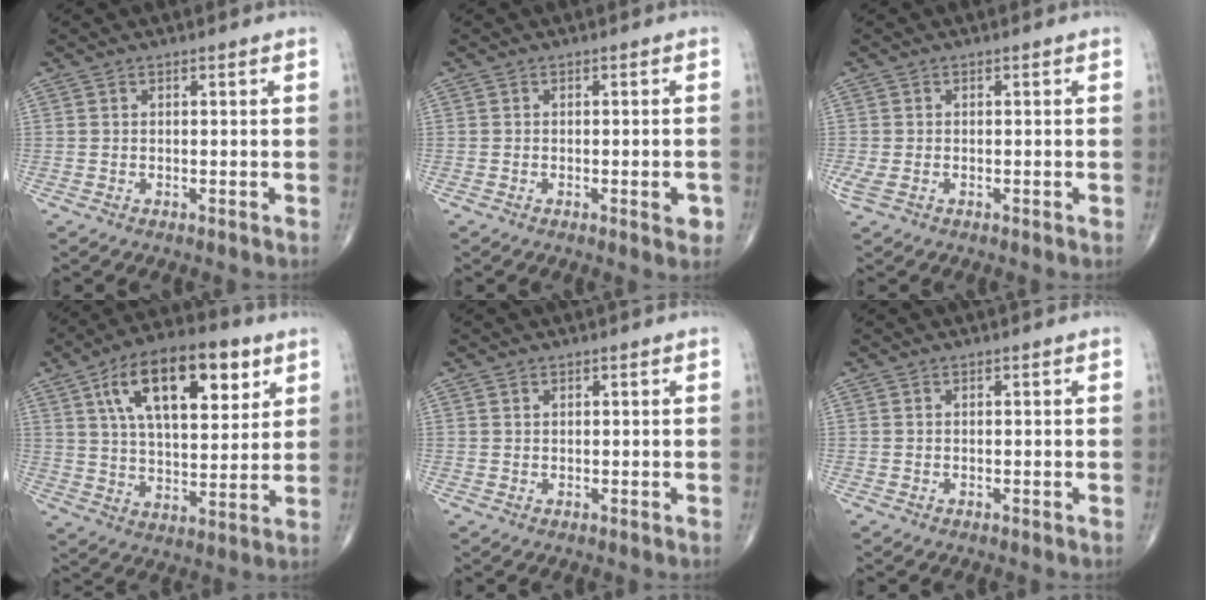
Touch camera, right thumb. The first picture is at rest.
{"total": 2.7, "force": [-0.9, 0.9, 2.4], "torque": [-0.022, 0.000, -0.012]}
{"total": 2.5, "force": [-0.8, 1.4, 1.9], "torque": [-0.054, 0.002, -0.012]}
{"total": 20.3, "force": [8.6, 9.5, 15.7], "torque": [-0.227, -0.019, 0.142]}
{"total": 0.5, "force": [0.4, 0.3, 0.2], "torque": [-0.001, -0.002, 0.005]}
{"total": 0.0}